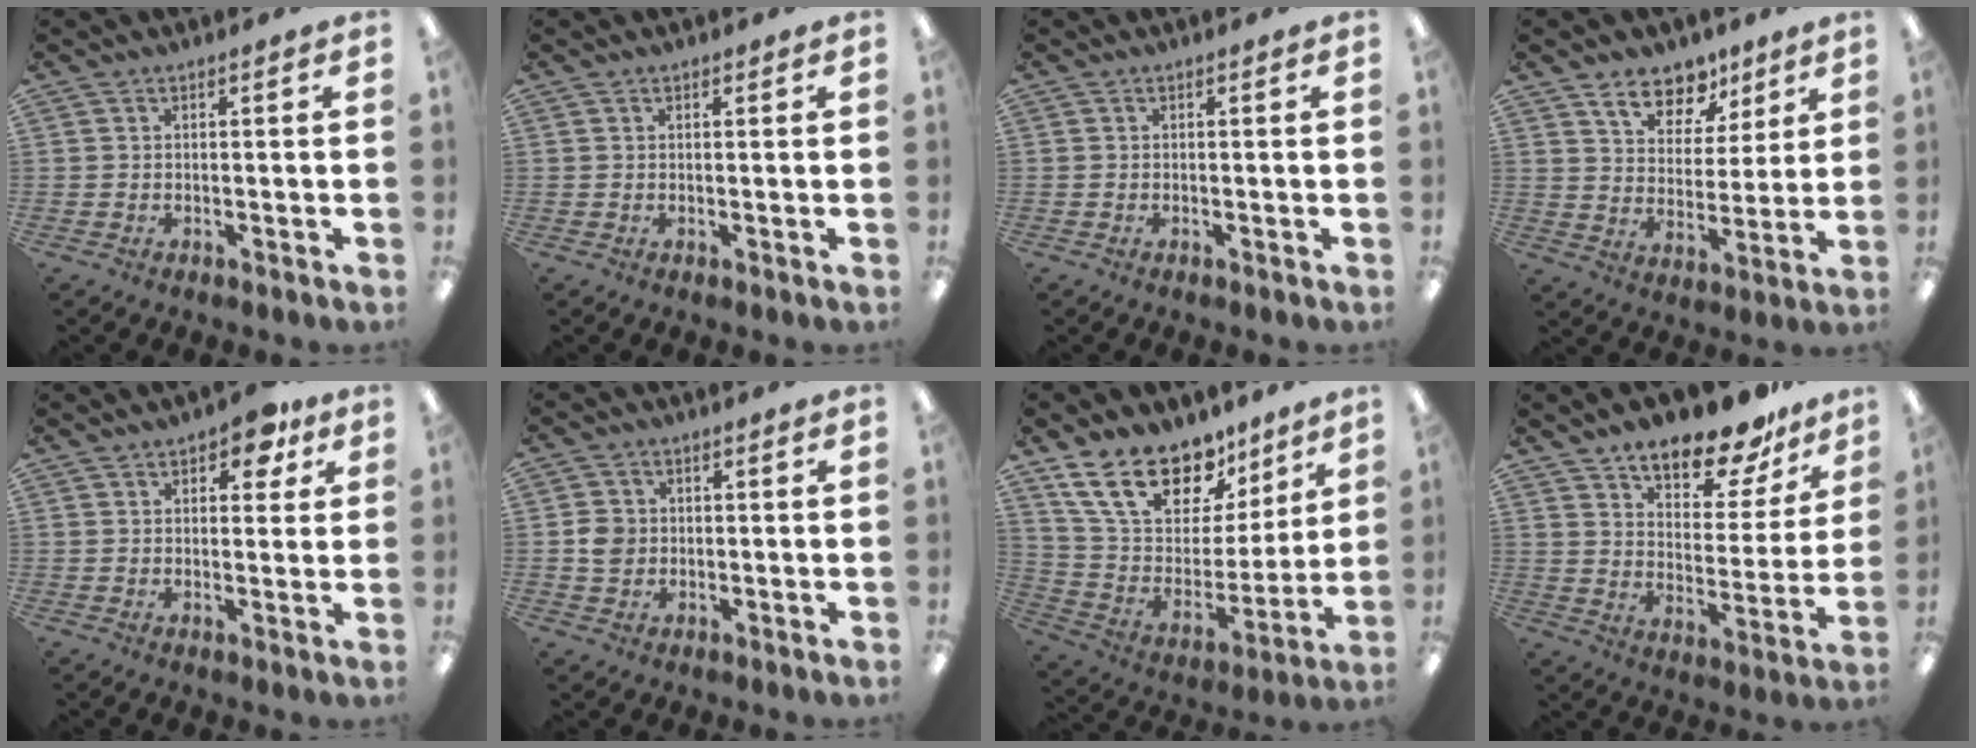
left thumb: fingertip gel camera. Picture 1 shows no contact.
{"total": 0.5, "force": [0.4, 0.3, 0.1], "torque": [0.005, -0.001, 0.005]}
{"total": 0.0}
{"total": 11.1, "force": [8.1, 6.5, 3.9], "torque": [-0.063, -0.043, 0.151]}
{"total": 6.2, "force": [3.6, 3.3, 3.7], "torque": [-0.041, -0.007, 0.059]}
{"total": 4.2, "force": [-0.2, 3.8, 1.6], "torque": [-0.015, 0.002, -0.006]}
{"total": 20.8, "force": [14.1, 11.5, 10.1], "torque": [-0.182, -0.080, 0.258]}
{"total": 14.9, "force": [12.9, 5.1, 5.4], "torque": [-0.084, -0.095, 0.226]}